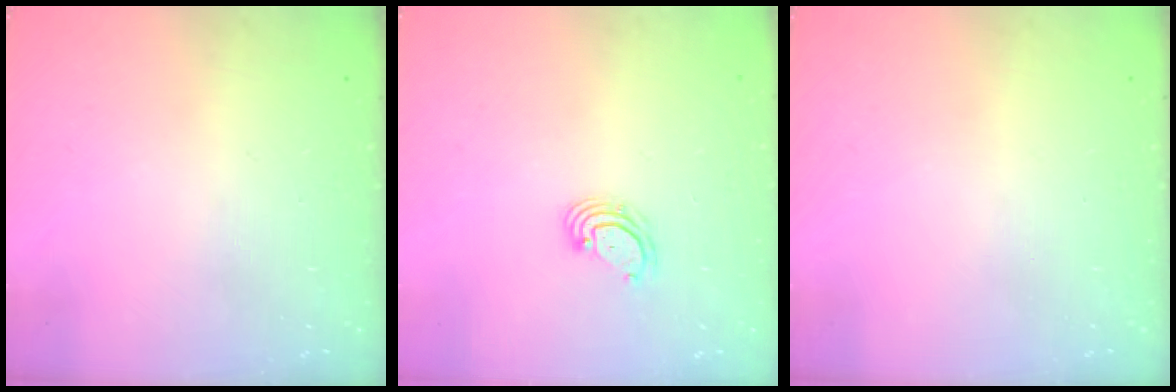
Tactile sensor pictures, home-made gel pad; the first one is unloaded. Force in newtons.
{"total": 2.9, "press": 2.9, "slide": 0.1}
{"total": 0.0}